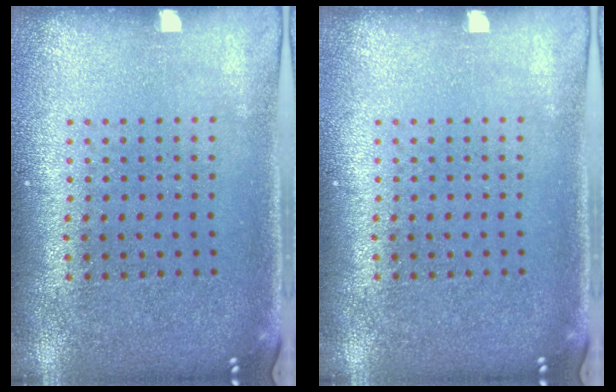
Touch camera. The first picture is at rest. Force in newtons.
{"total": 0.0}